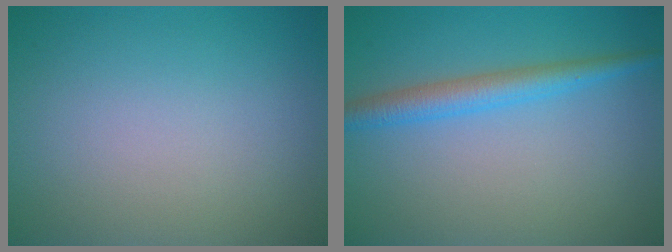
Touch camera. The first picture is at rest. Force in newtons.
{"total": 3.0, "press": 3.0, "slide": 0.1}